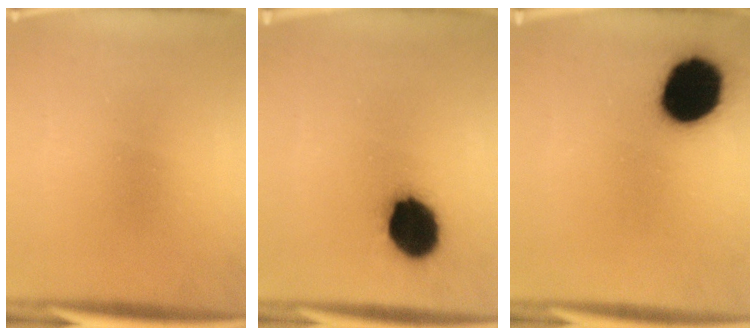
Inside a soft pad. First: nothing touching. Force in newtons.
{"total": 12.6}
{"total": 17.0}